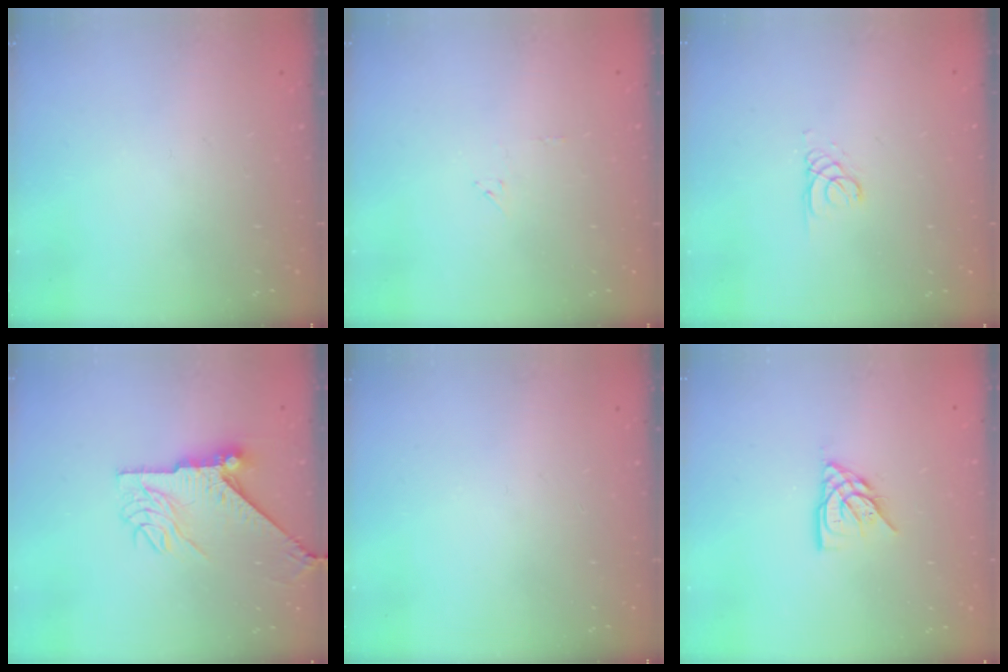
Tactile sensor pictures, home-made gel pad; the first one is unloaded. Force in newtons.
{"total": 4.7, "press": 4.7, "slide": 0.2}
{"total": 1.1, "press": 1.1, "slide": 0.1}
{"total": 10.8, "press": 10.7, "slide": 1.1}
{"total": 0.0}
{"total": 8.2, "press": 8.1, "slide": 0.6}